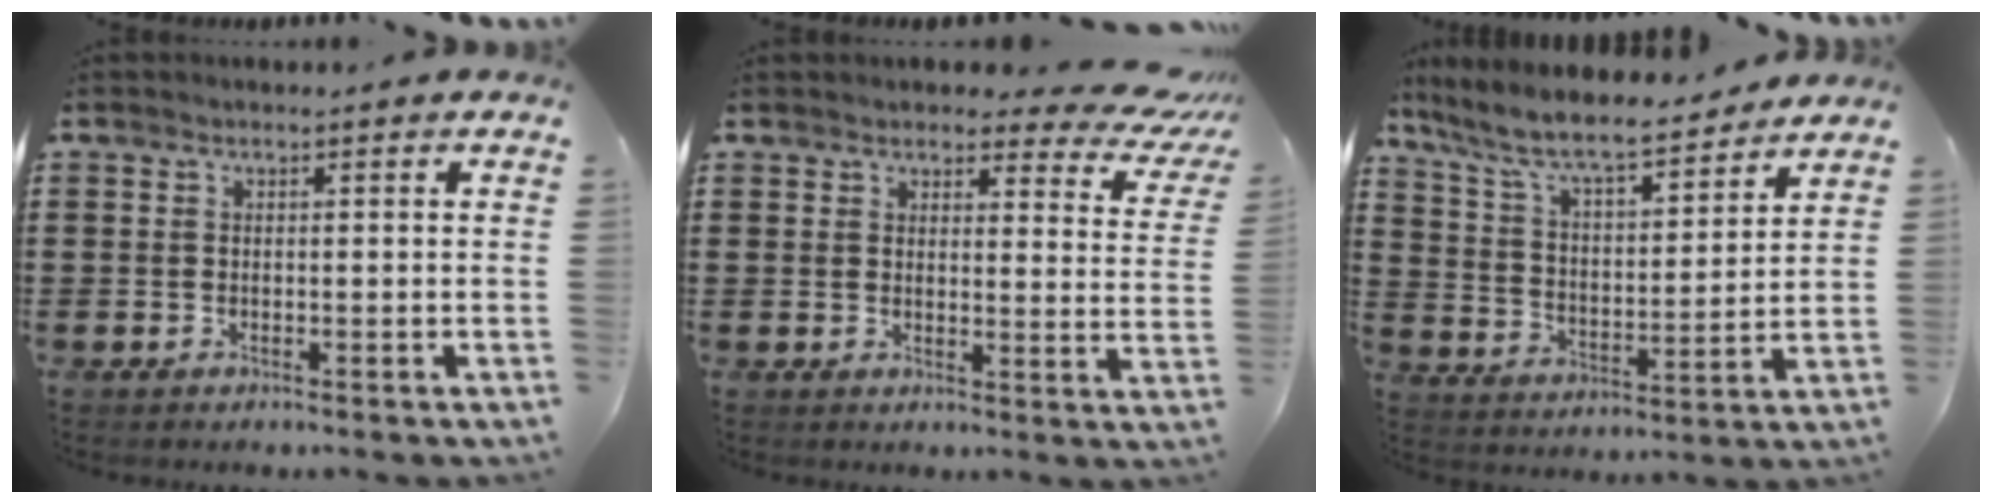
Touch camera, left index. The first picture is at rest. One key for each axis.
{"total": 4.4, "fx": 3.7, "fy": 1.2, "fz": 2.0, "tx": -0.039, "ty": -0.017, "tz": 0.063}
{"total": 8.3, "fx": 7.4, "fy": 1.0, "fz": 3.6, "tx": -0.102, "ty": -0.044, "tz": 0.126}